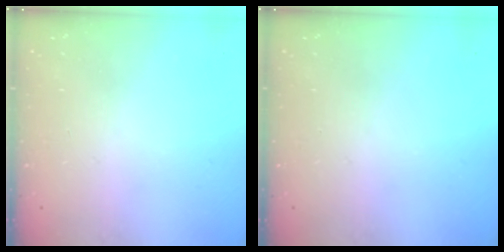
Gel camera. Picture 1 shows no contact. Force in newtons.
{"total": 0.0}